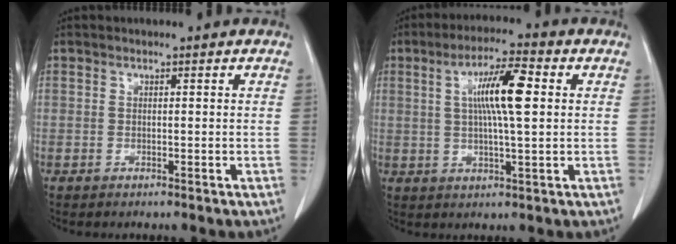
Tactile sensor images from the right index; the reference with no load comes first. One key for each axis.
{"total": 9.2, "fx": 1.8, "fy": 1.0, "fz": 8.9, "tx": -0.163, "ty": 0.010, "tz": 0.030}